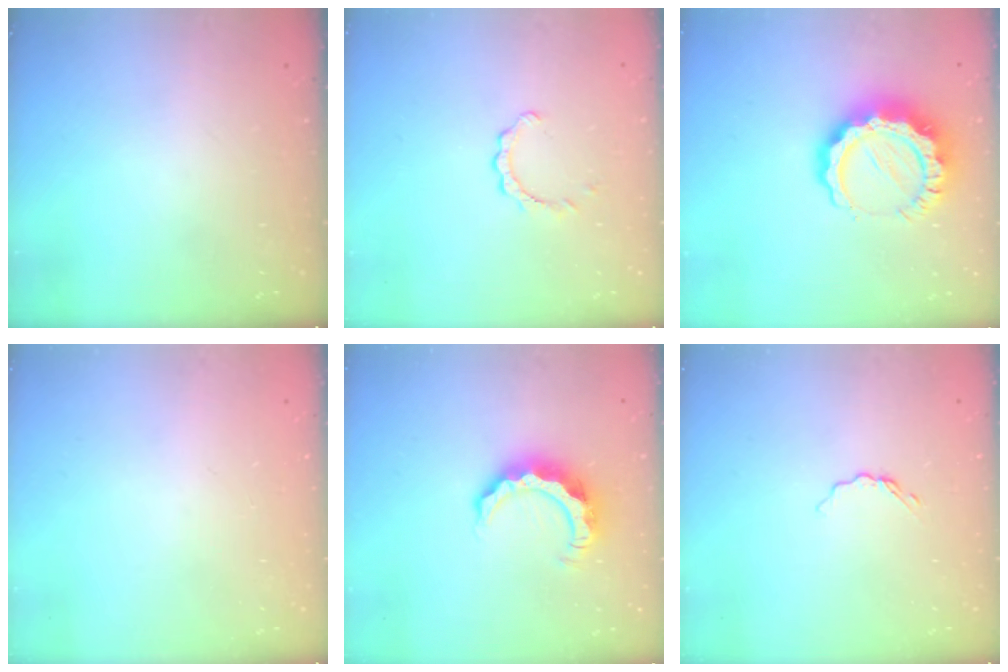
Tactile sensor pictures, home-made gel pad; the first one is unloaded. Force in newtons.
{"total": 2.0, "press": 2.0, "slide": 0.2}
{"total": 12.9, "press": 12.9, "slide": 1.0}
{"total": 1.4, "press": 1.4, "slide": 0.1}
{"total": 9.2, "press": 9.1, "slide": 1.0}
{"total": 4.5, "press": 4.5, "slide": 0.4}